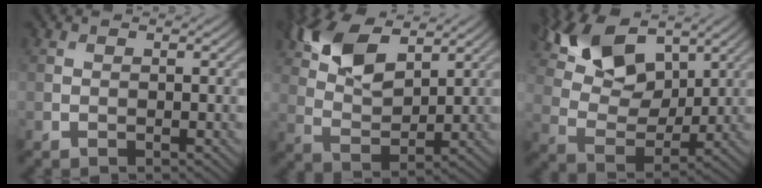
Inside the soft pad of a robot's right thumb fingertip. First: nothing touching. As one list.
[{"total": 10.9, "force": [6.0, 5.0, 7.6], "torque": [-0.178, 0.013, 0.121]}, {"total": 13.0, "force": [7.7, 6.7, 8.1], "torque": [-0.181, 0.007, 0.135]}]